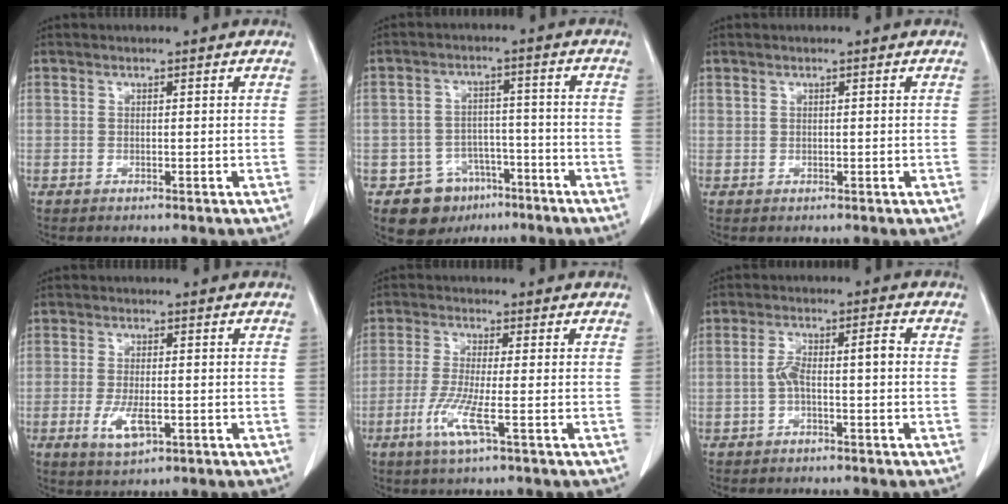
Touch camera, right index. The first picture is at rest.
{"total": 7.8, "force": [-4.7, 6.1, 1.4], "torque": [-0.015, 0.017, -0.061]}
{"total": 0.0}
{"total": 4.8, "force": [-1.5, 1.7, 4.3], "torque": [-0.086, -0.006, -0.018]}
{"total": 5.6, "force": [-2.2, 0.0, 5.2], "torque": [-0.113, -0.013, -0.046]}
{"total": 4.8, "force": [-0.6, 1.2, 4.7], "torque": [-0.093, 0.028, -0.007]}